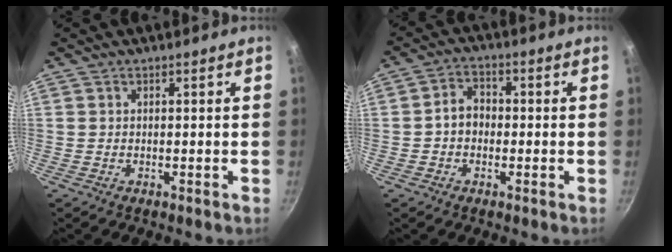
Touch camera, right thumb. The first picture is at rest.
{"total": 4.7, "force": [-0.6, 3.8, 2.8], "torque": [-0.025, 0.017, -0.017]}